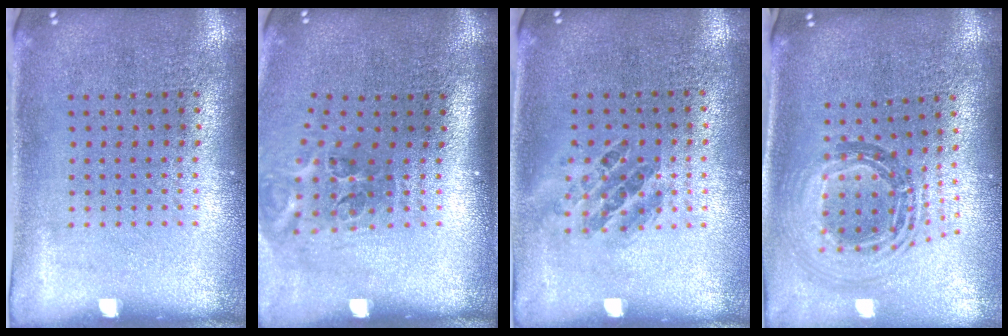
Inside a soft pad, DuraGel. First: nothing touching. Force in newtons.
{"total": 2.2, "press": 1.3, "slide": 1.7}
{"total": 1.0, "press": 0.8, "slide": 0.6}
{"total": 1.1, "press": 1.0, "slide": 0.5}